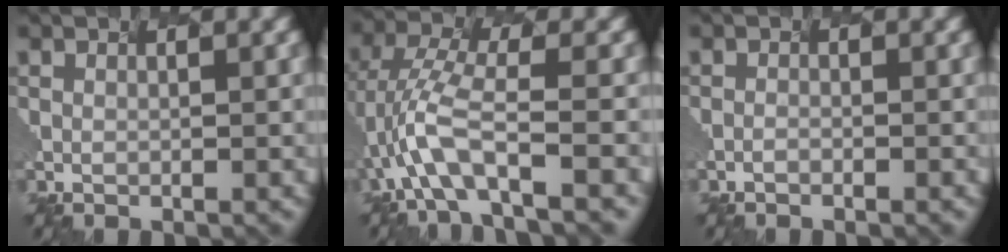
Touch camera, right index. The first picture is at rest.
{"total": 4.9, "force": [-3.6, 0.0, 3.3], "torque": [-0.096, 0.006, -0.039]}
{"total": 1.0, "force": [-1.0, 0.0, 0.2], "torque": [0.008, 0.001, -0.014]}